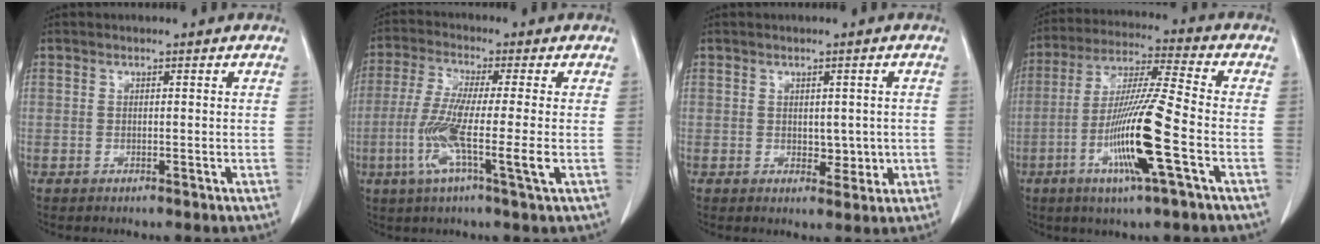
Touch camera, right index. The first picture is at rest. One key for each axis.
{"total": 10.3, "fx": -2.4, "fy": -0.3, "fz": 10.0, "tx": -0.197, "ty": -0.019, "tz": -0.055}
{"total": 3.1, "fx": -0.2, "fy": 2.0, "fz": 2.4, "tx": -0.025, "ty": -0.001, "tz": 0.006}
{"total": 14.2, "fx": -4.6, "fy": -0.2, "fz": 13.4, "tx": -0.268, "ty": -0.013, "tz": -0.092}